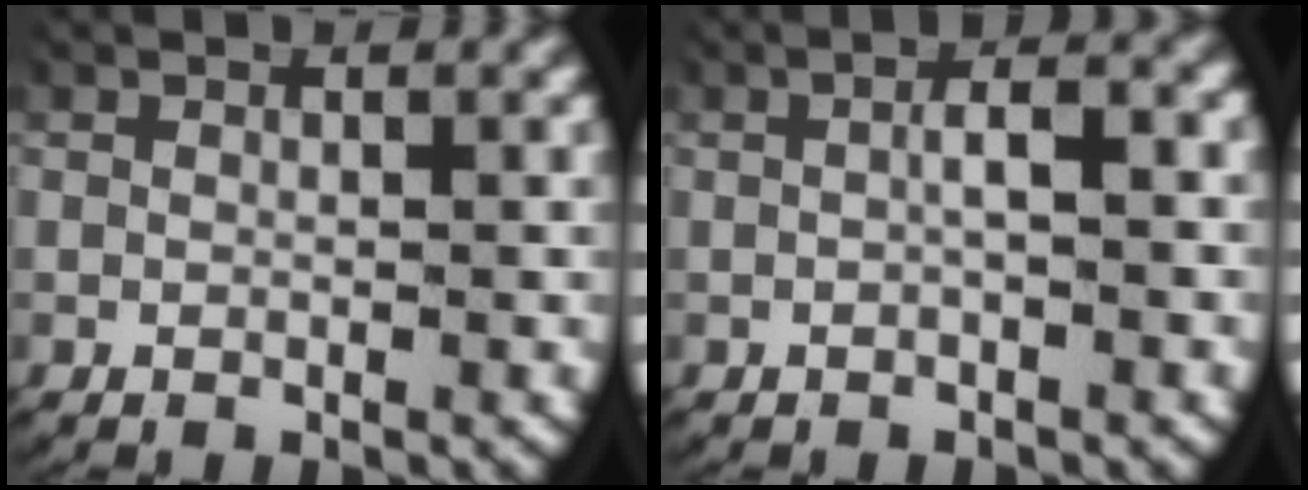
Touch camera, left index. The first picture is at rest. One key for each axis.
{"total": 1.9, "fx": -0.1, "fy": 0.4, "fz": 1.9, "tx": -0.031, "ty": 0.007, "tz": -0.004}